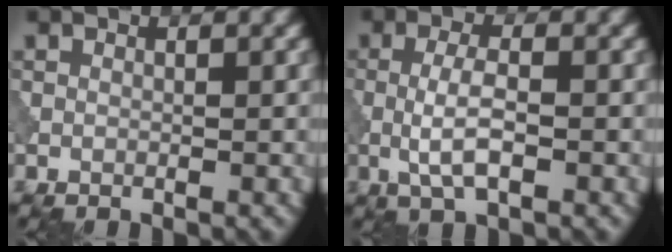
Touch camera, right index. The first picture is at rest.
{"total": 3.6, "force": [-0.7, 1.0, 3.3], "torque": [-0.071, -0.001, -0.018]}